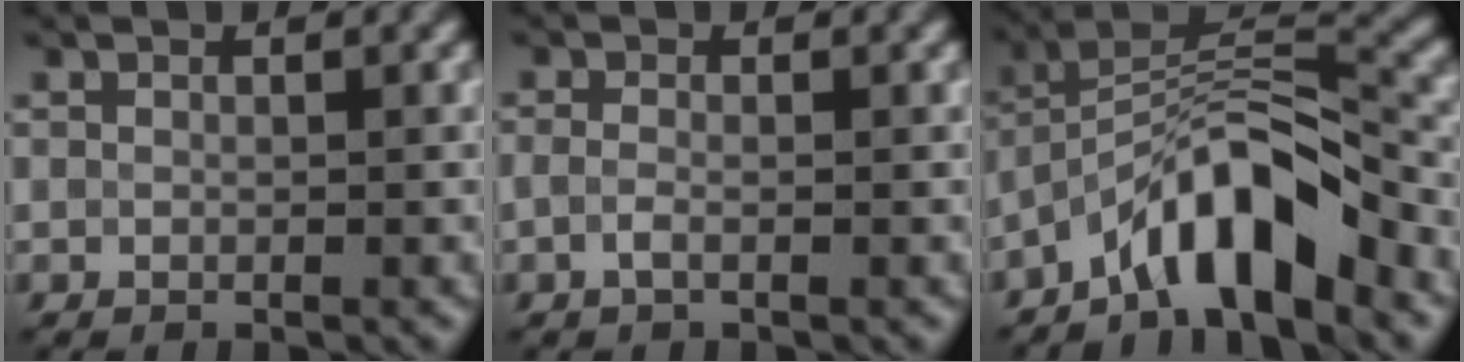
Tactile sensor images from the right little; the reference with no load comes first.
{"total": 1.1, "force": [-0.5, 0.4, 0.9], "torque": [-0.018, -0.002, -0.012]}
{"total": 7.6, "force": [-5.1, 2.1, 5.2], "torque": [-0.077, 0.016, -0.094]}